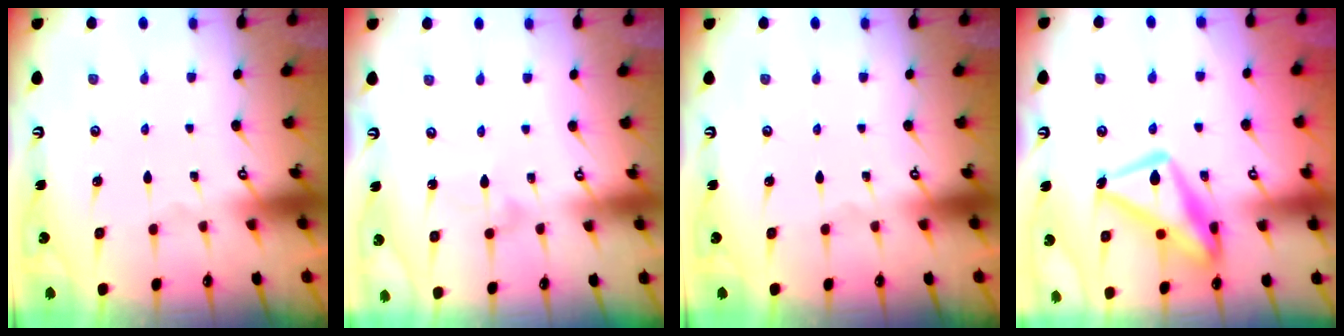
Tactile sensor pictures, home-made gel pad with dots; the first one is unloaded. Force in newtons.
{"total": 3.9, "press": 3.9, "slide": 0.2}
{"total": 0.0}
{"total": 17.7, "press": 17.6, "slide": 1.7}